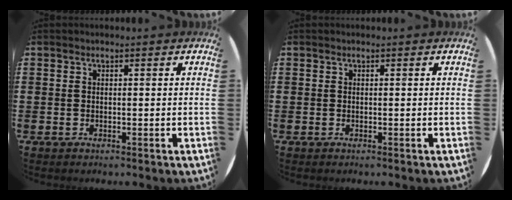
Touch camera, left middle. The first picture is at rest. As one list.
[{"total": 0.0}]